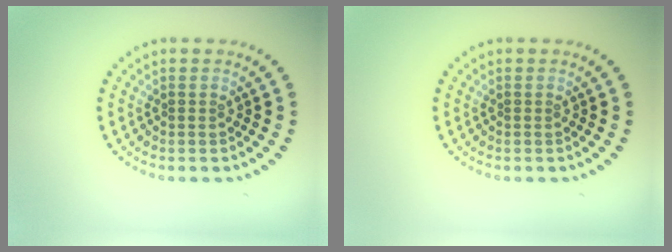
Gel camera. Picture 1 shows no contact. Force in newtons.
{"total": 0.0}